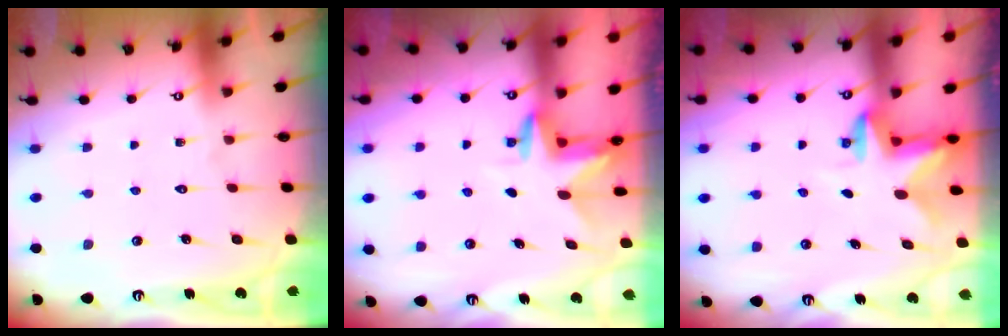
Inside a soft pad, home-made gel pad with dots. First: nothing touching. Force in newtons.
{"total": 3.1, "press": 3.1, "slide": 0.2}
{"total": 2.6, "press": 2.5, "slide": 0.5}